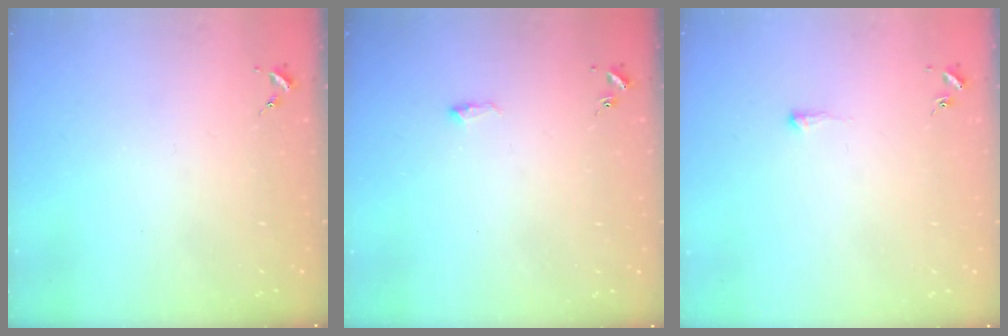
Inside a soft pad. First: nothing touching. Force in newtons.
{"total": 5.3, "press": 5.3, "slide": 0.7}
{"total": 2.9, "press": 2.8, "slide": 0.5}